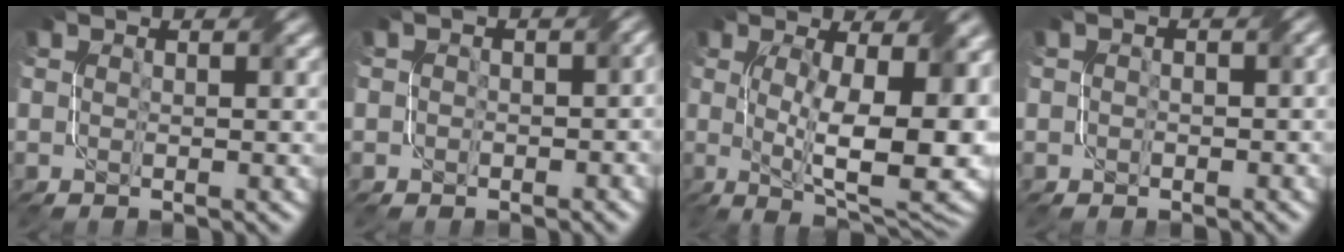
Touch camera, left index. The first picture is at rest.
{"total": 2.7, "force": [-0.3, 2.2, 1.5], "torque": [0.000, 0.002, -0.006]}
{"total": 12.9, "force": [0.0, 4.6, 12.1], "torque": [-0.173, -0.008, 0.005]}
{"total": 1.3, "force": [0.0, 1.0, 0.8], "torque": [-0.008, -0.001, -0.004]}